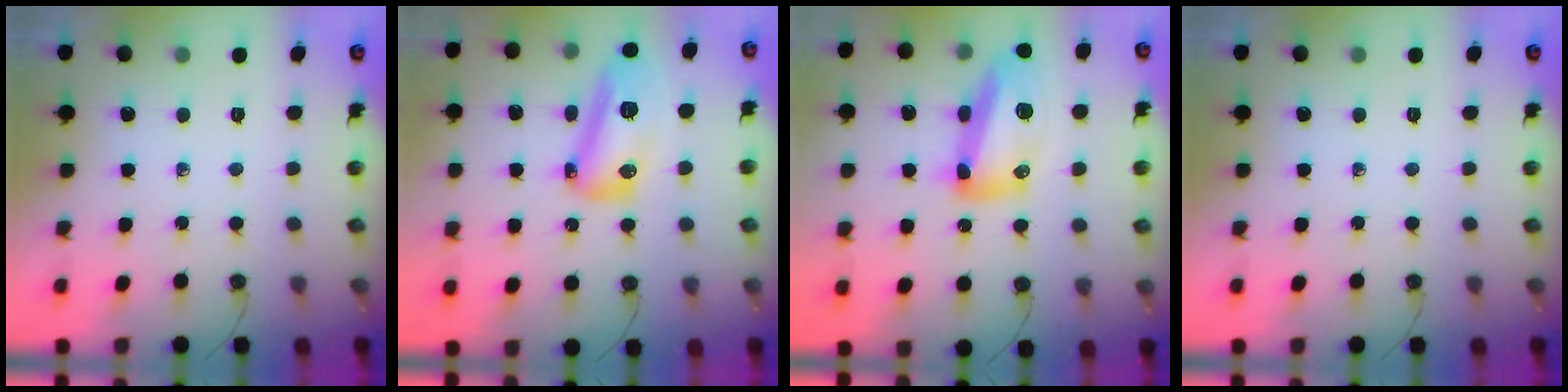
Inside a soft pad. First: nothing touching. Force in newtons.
{"total": 13.8, "press": 13.7, "slide": 1.4}
{"total": 16.4, "press": 16.3, "slide": 1.5}
{"total": 0.0}